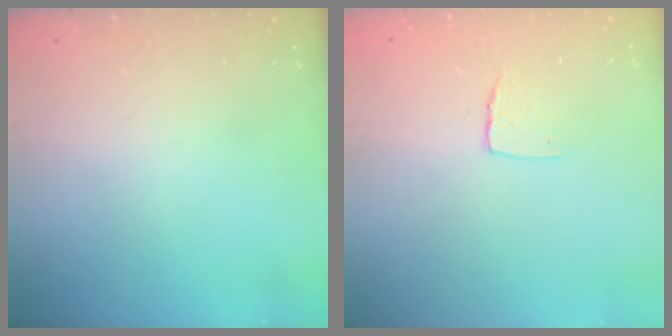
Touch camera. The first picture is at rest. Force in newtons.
{"total": 5.1, "press": 5.1, "slide": 0.4}